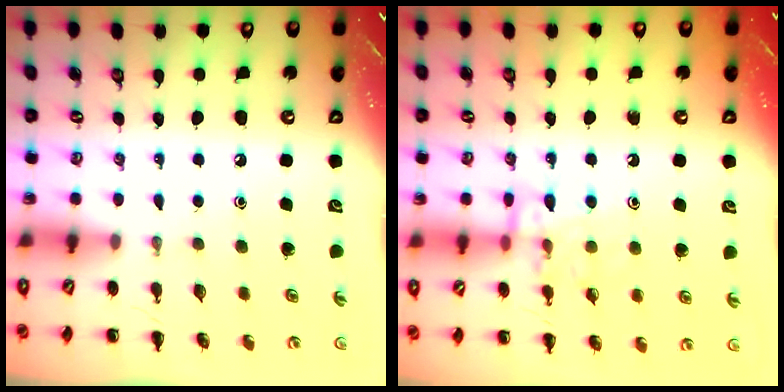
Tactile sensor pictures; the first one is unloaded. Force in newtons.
{"total": 12.4, "press": 12.4, "slide": 0.9}